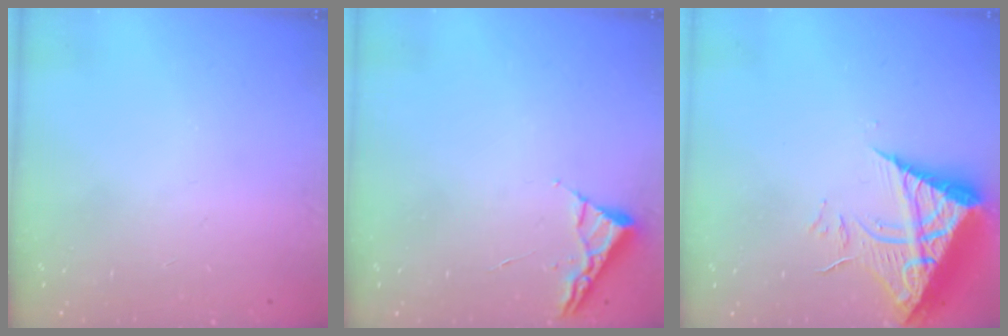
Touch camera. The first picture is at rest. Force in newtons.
{"total": 3.1, "press": 3.0, "slide": 0.4}
{"total": 9.7, "press": 9.6, "slide": 0.8}